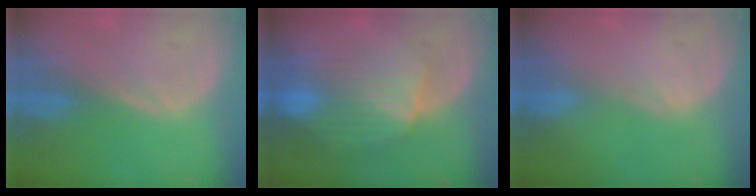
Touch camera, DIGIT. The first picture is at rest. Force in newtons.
{"total": 8.6, "press": 8.0, "slide": 3.2}
{"total": 0.0}